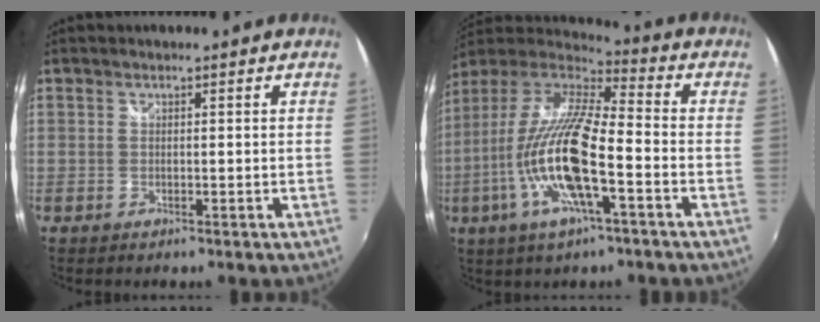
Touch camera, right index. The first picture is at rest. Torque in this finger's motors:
{"motor_torque": [2.14, 0.00, 1.05, 0.21]}